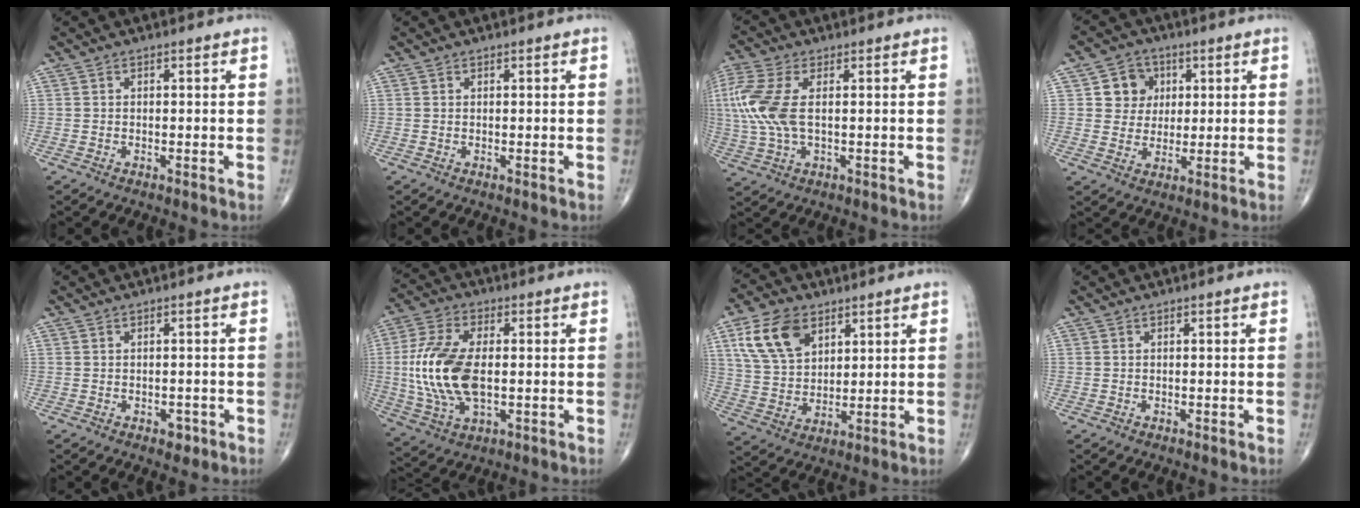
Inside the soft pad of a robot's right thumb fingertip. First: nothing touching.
{"total": 0.0}
{"total": 11.6, "force": [1.4, 5.7, 10.0], "torque": [-0.266, 0.009, 0.030]}
{"total": 7.1, "force": [2.0, 6.5, 2.2], "torque": [0.002, -0.001, 0.031]}
{"total": 1.9, "force": [-0.9, 1.3, 1.0], "torque": [-0.004, 0.002, -0.008]}
{"total": 16.0, "force": [-0.2, 8.5, 13.6], "torque": [-0.294, -0.002, 0.000]}
{"total": 12.4, "force": [5.8, 7.8, 7.6], "torque": [-0.128, -0.017, 0.116]}
{"total": 0.0}